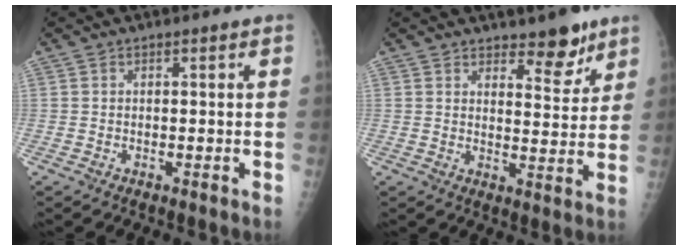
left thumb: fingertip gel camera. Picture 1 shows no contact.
{"total": 6.9, "force": [5.2, 2.9, 3.6], "torque": [-0.019, -0.038, 0.074]}